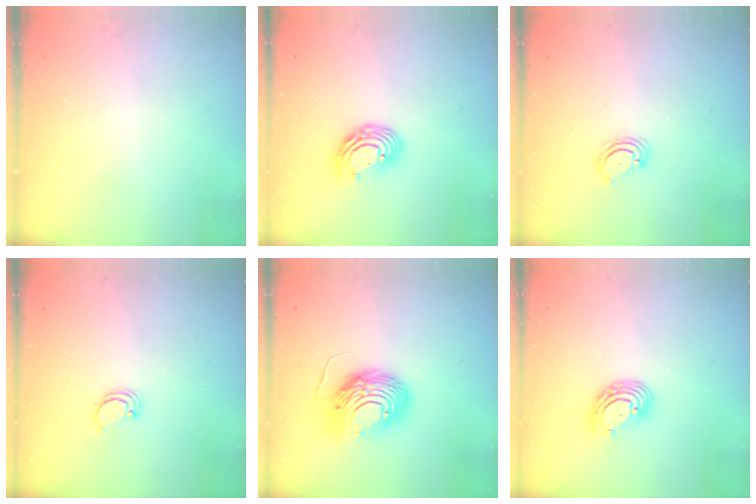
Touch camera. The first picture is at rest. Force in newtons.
{"total": 9.8, "press": 9.8, "slide": 0.9}
{"total": 3.8, "press": 3.8, "slide": 0.3}
{"total": 2.2, "press": 2.2, "slide": 0.2}
{"total": 12.5, "press": 12.4, "slide": 0.9}
{"total": 9.6, "press": 9.4, "slide": 1.9}